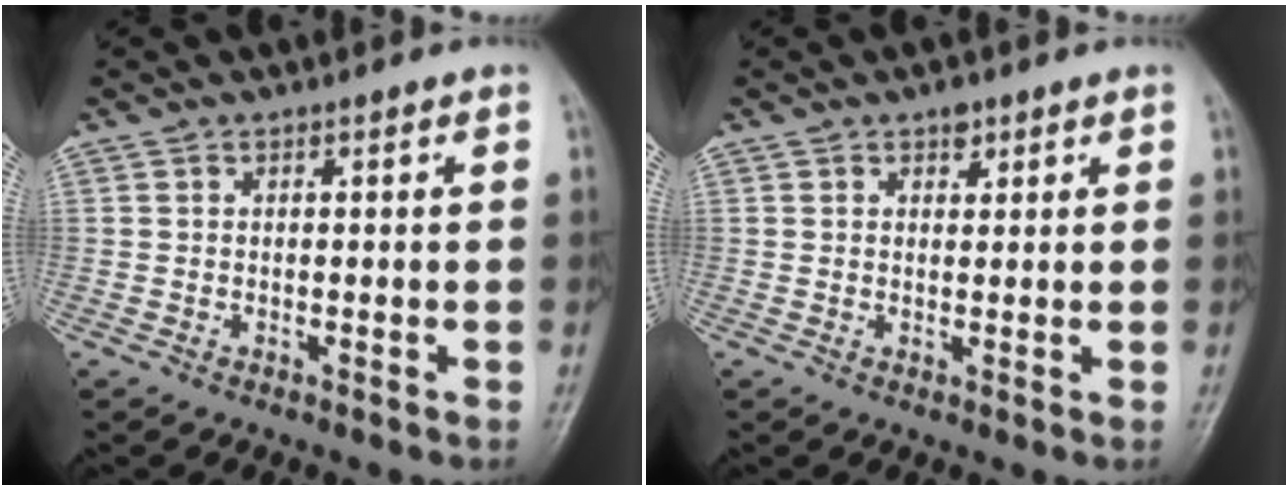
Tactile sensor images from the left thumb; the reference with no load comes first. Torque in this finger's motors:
{"motor_torque": [0.43, 0.19, 0.42, -0.01, -0.01]}